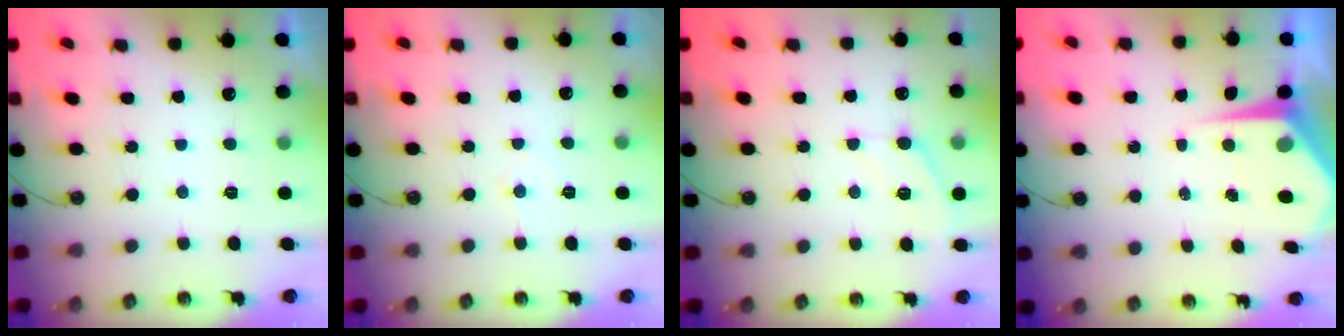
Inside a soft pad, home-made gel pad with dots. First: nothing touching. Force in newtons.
{"total": 5.1, "press": 5.0, "slide": 0.6}
{"total": 6.3, "press": 6.3, "slide": 0.5}
{"total": 6.3, "press": 6.3, "slide": 0.4}